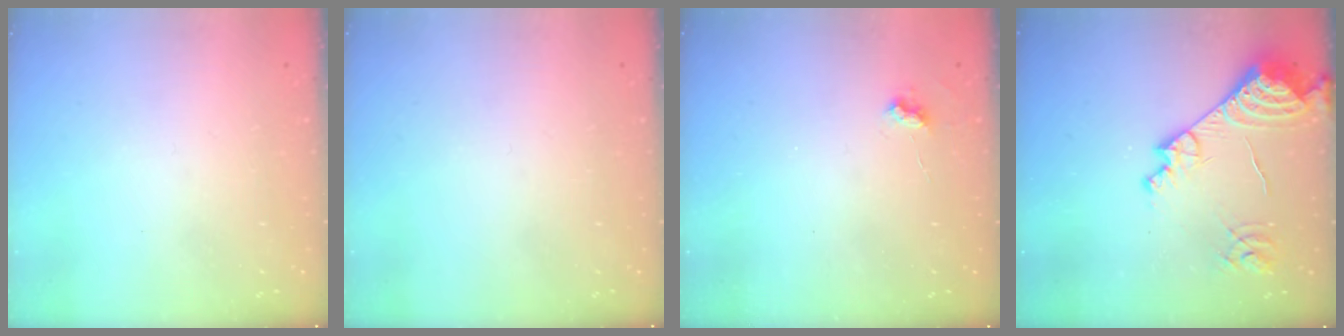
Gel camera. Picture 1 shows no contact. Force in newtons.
{"total": 0.0}
{"total": 4.5, "press": 4.5, "slide": 0.7}
{"total": 16.1, "press": 16.0, "slide": 1.8}